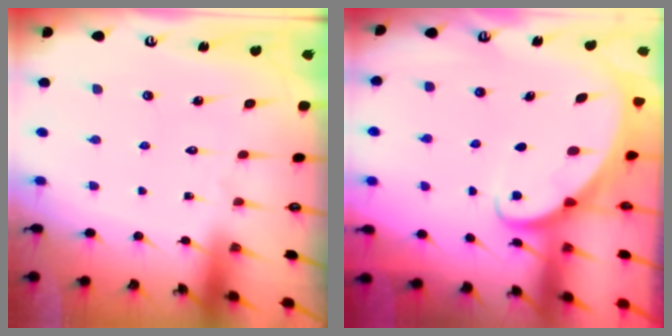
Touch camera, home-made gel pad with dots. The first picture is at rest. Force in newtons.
{"total": 2.4, "press": 2.4, "slide": 0.3}